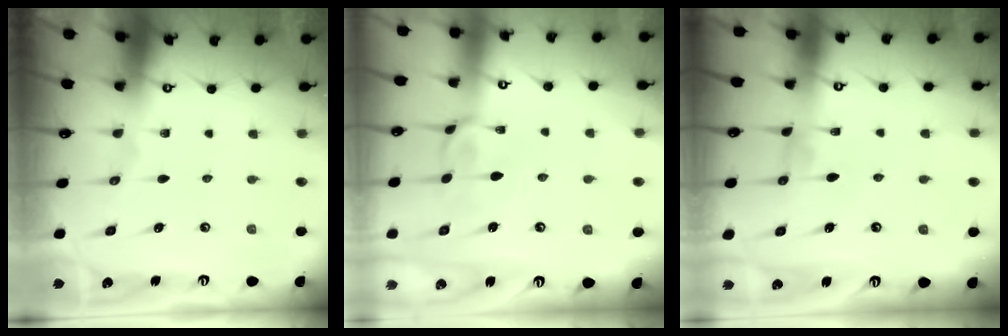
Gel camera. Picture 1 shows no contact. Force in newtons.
{"total": 2.4, "press": 2.4, "slide": 0.6}
{"total": 0.0}